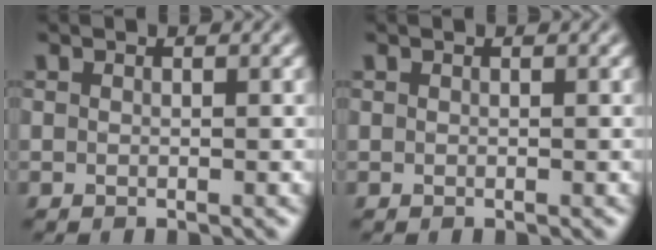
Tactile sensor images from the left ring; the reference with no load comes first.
{"total": 0.0}